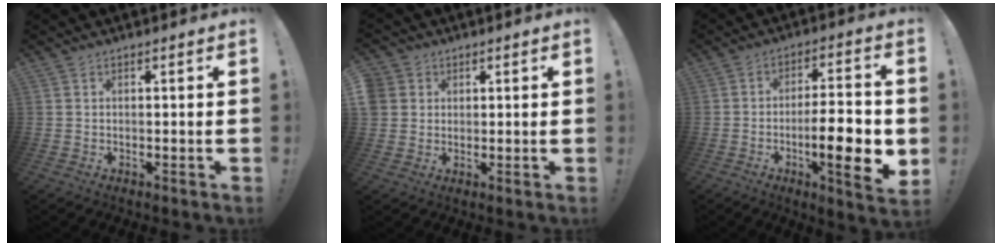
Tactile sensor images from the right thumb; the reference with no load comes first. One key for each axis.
{"total": 4.3, "fx": 1.5, "fy": 4.0, "fz": 0.8, "tx": -0.012, "ty": -0.003, "tz": 0.030}
{"total": 15.6, "fx": -4.0, "fy": 3.5, "fz": 14.7, "tx": -0.227, "ty": 0.008, "tz": -0.062}